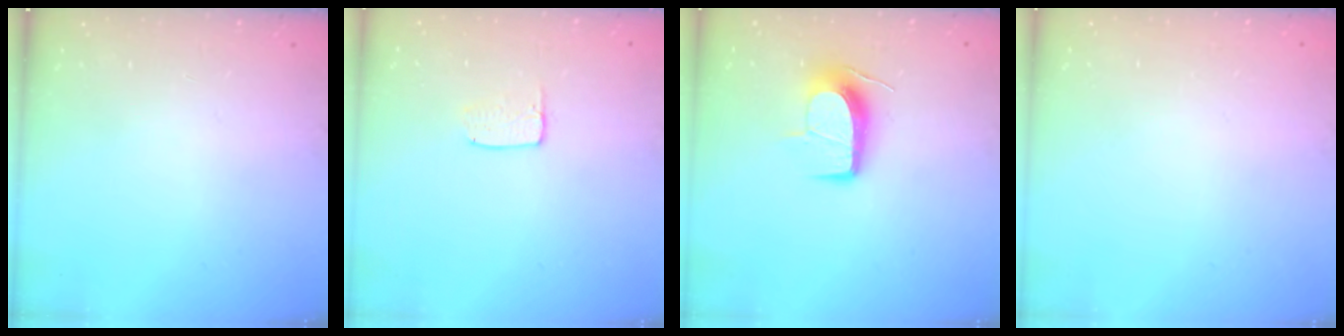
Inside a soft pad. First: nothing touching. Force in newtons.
{"total": 3.4, "press": 3.3, "slide": 0.3}
{"total": 10.9, "press": 10.9, "slide": 0.2}
{"total": 0.0}